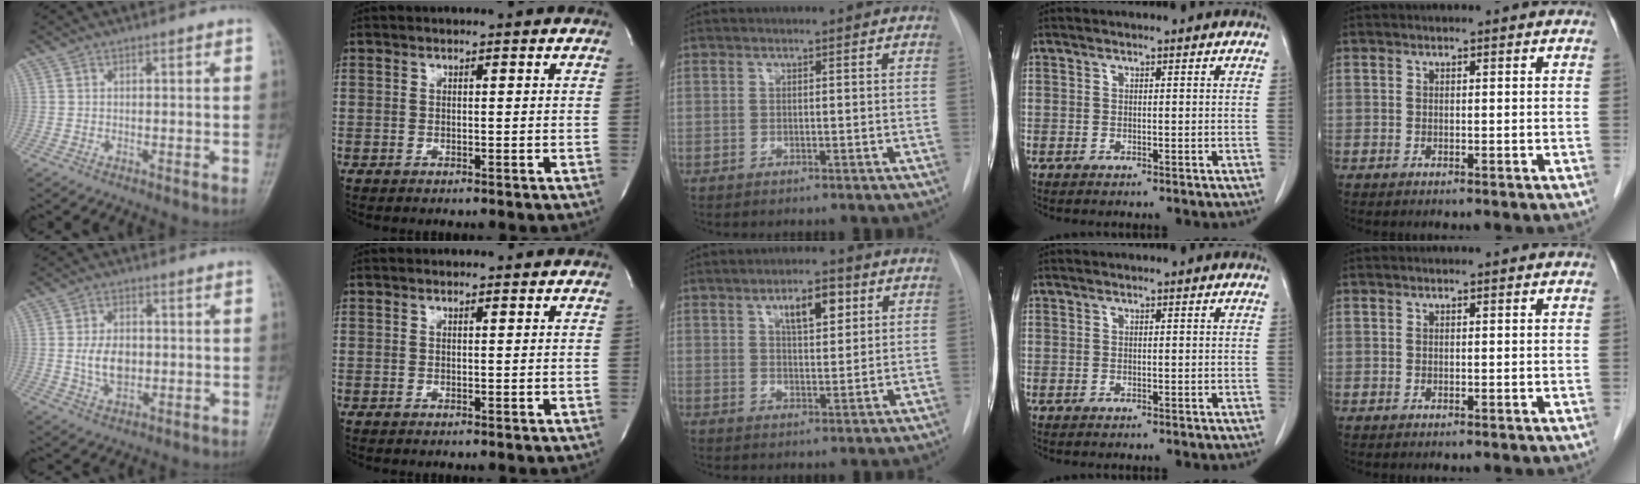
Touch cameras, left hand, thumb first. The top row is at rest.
{"thumb": {"total": 6.3, "force": [0.1, 3.9, 5.0], "torque": [-0.085, -0.001, 0.007]}, "middle": {"total": 5.9, "force": [2.7, 2.2, 4.7], "torque": [-0.075, 0.005, 0.044]}}